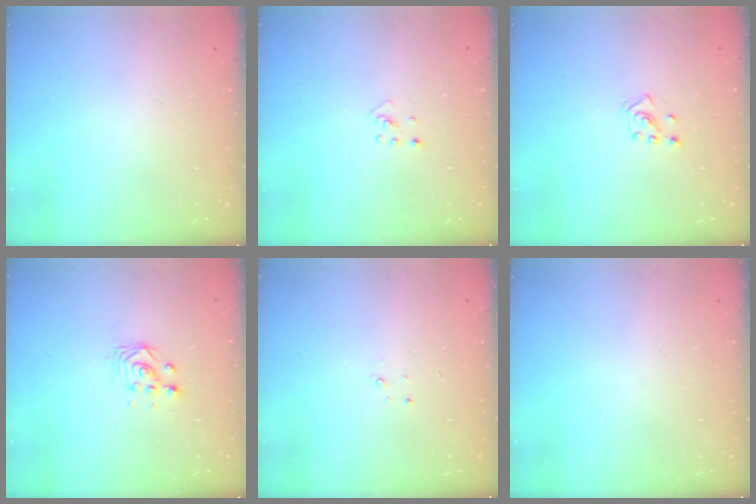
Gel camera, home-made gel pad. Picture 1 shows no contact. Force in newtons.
{"total": 2.5, "press": 2.4, "slide": 0.5}
{"total": 2.6, "press": 2.5, "slide": 0.6}
{"total": 3.0, "press": 2.9, "slide": 0.3}
{"total": 1.5, "press": 1.5, "slide": 0.2}
{"total": 0.0}